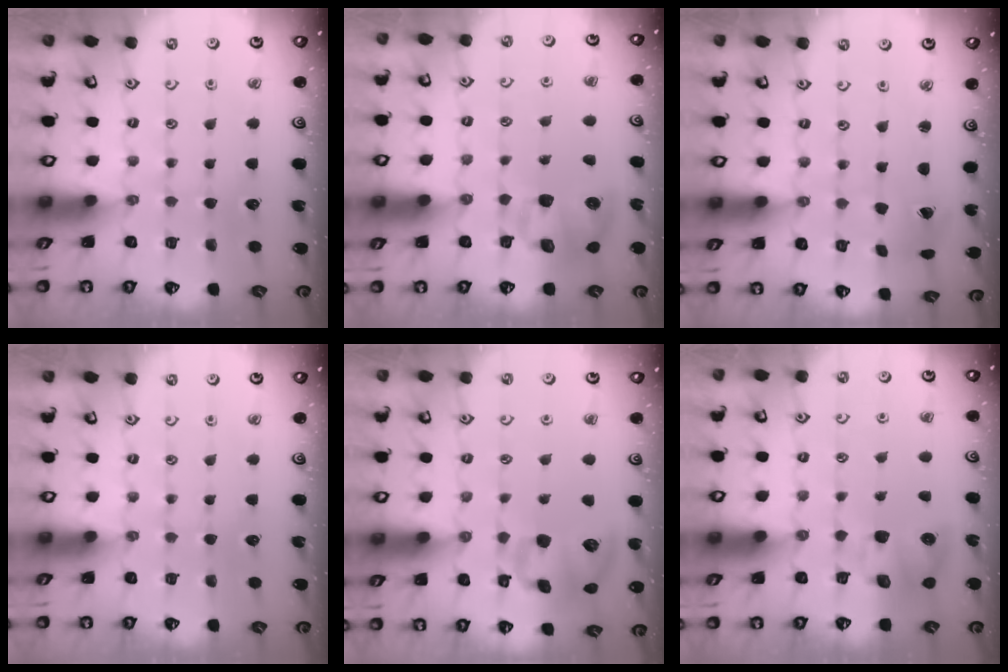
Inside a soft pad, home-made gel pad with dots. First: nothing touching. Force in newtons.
{"total": 9.0, "press": 8.9, "slide": 1.3}
{"total": 1.1, "press": 1.1, "slide": 0.2}
{"total": 0.0}
{"total": 13.0, "press": 12.8, "slide": 2.0}
{"total": 8.3, "press": 8.2, "slide": 0.9}